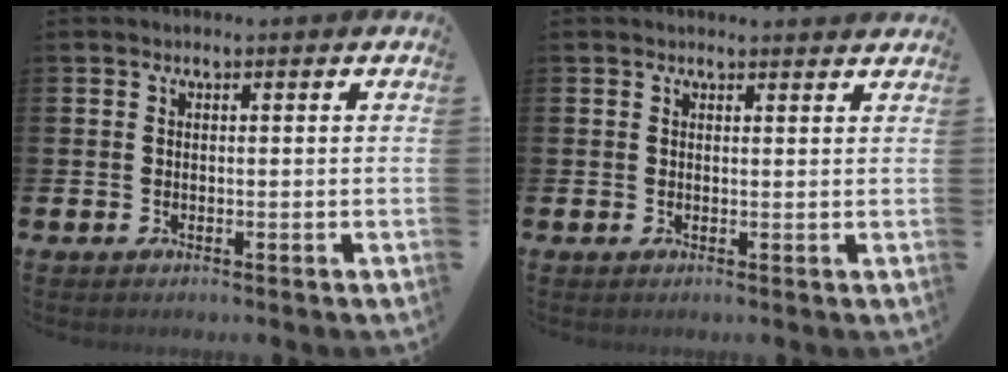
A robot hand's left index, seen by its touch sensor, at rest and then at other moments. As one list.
[{"total": 1.0, "force": [1.0, 0.1, 0.1], "torque": [0.003, -0.002, 0.018]}]